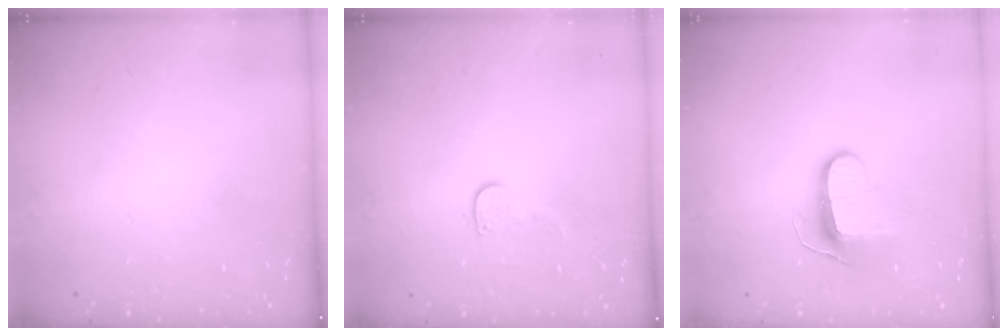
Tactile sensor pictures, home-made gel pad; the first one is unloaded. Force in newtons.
{"total": 6.4, "press": 6.4, "slide": 0.5}
{"total": 9.5, "press": 9.5, "slide": 0.6}